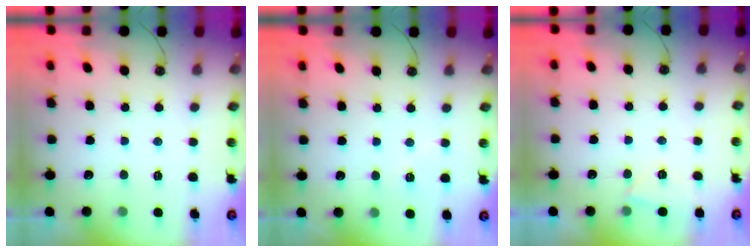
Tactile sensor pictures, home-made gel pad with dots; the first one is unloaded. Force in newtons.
{"total": 4.0, "press": 3.9, "slide": 0.8}
{"total": 2.5, "press": 2.5, "slide": 0.4}